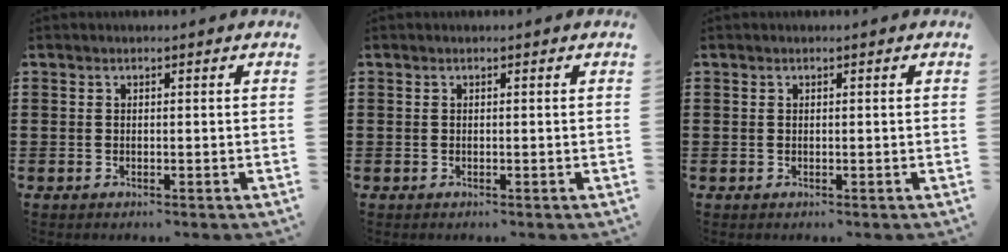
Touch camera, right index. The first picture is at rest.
{"total": 0.0}
{"total": 0.0}